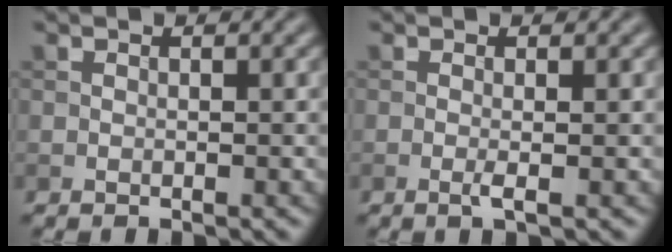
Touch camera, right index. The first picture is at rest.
{"total": 1.1, "force": [-0.3, 0.1, 1.0], "torque": [-0.021, -0.003, -0.007]}